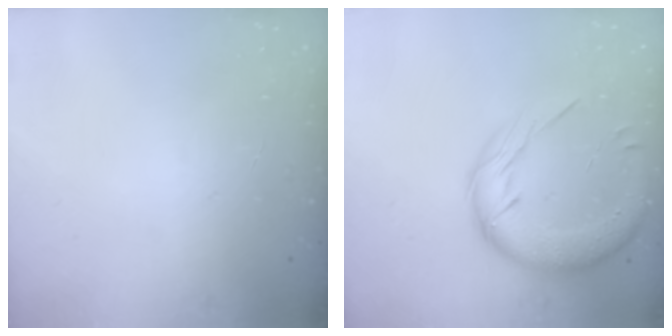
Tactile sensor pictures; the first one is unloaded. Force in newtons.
{"total": 16.7, "press": 16.4, "slide": 3.1}